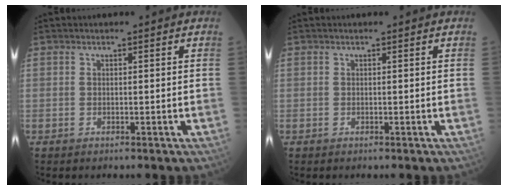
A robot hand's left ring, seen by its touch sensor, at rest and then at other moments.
{"total": 0.0}